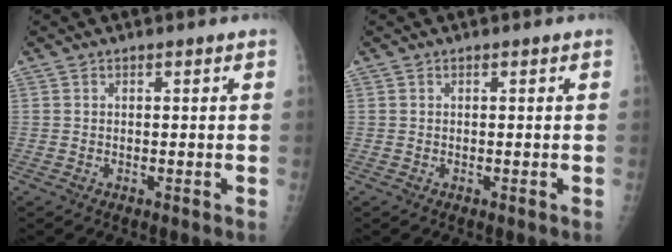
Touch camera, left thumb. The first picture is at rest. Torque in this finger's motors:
{"motor_torque": [0.00, 0.00, -0.09, -0.09, 0.00]}